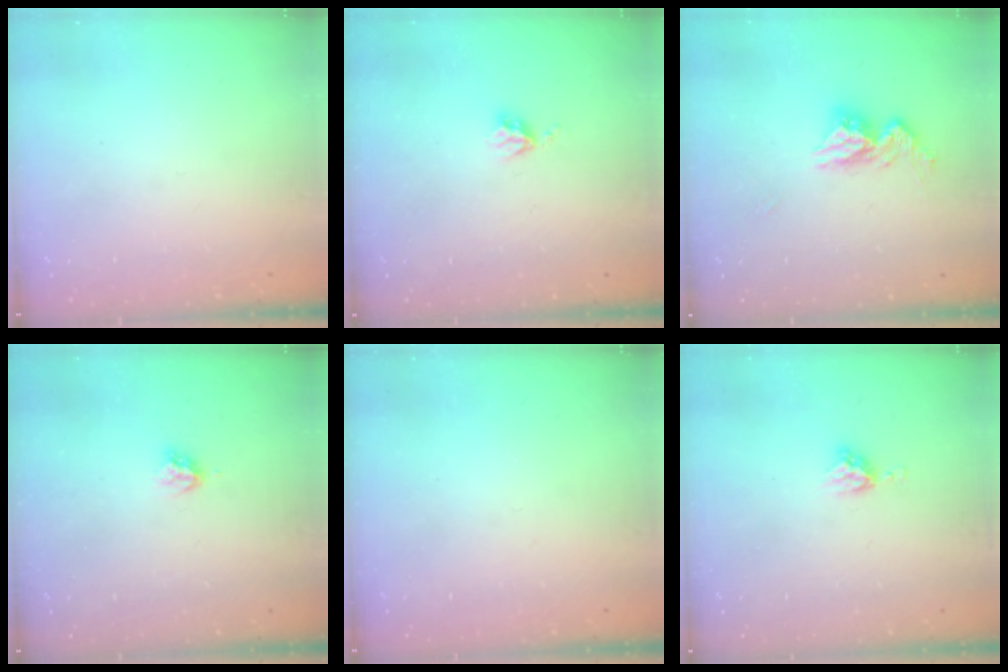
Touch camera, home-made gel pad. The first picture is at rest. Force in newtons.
{"total": 3.8, "press": 3.8, "slide": 0.5}
{"total": 10.7, "press": 10.6, "slide": 1.0}
{"total": 3.6, "press": 3.6, "slide": 0.7}
{"total": 0.0}
{"total": 5.1, "press": 5.1, "slide": 0.7}